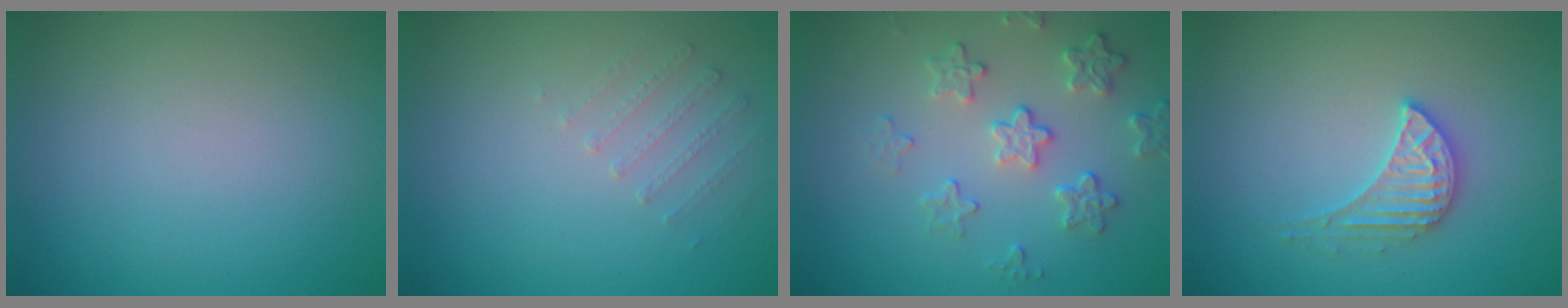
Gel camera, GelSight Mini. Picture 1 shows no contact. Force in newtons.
{"total": 1.1, "press": 0.7, "slide": 0.8}
{"total": 3.1, "press": 3.0, "slide": 1.0}
{"total": 3.0, "press": 2.9, "slide": 0.4}